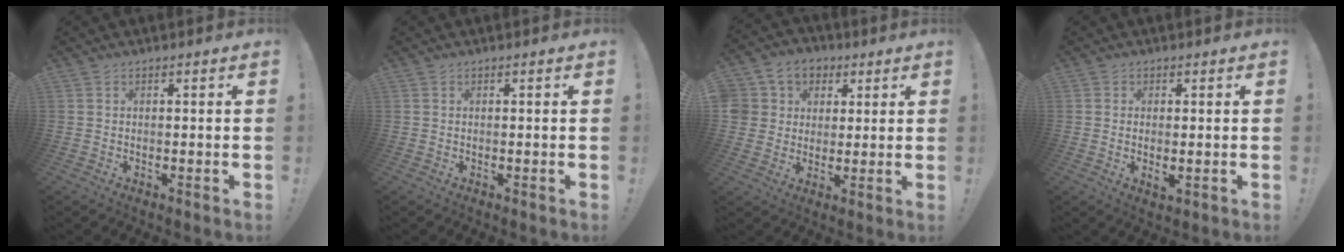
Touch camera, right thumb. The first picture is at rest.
{"total": 0.0}
{"total": 8.5, "force": [2.3, 7.9, 2.1], "torque": [-0.041, -0.010, 0.050]}
{"total": 2.3, "force": [0.4, 0.7, 2.1], "torque": [-0.022, -0.006, 0.005]}